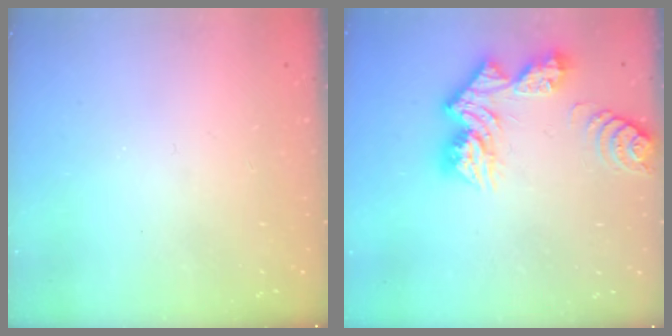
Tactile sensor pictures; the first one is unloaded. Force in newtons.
{"total": 13.0, "press": 12.9, "slide": 1.2}